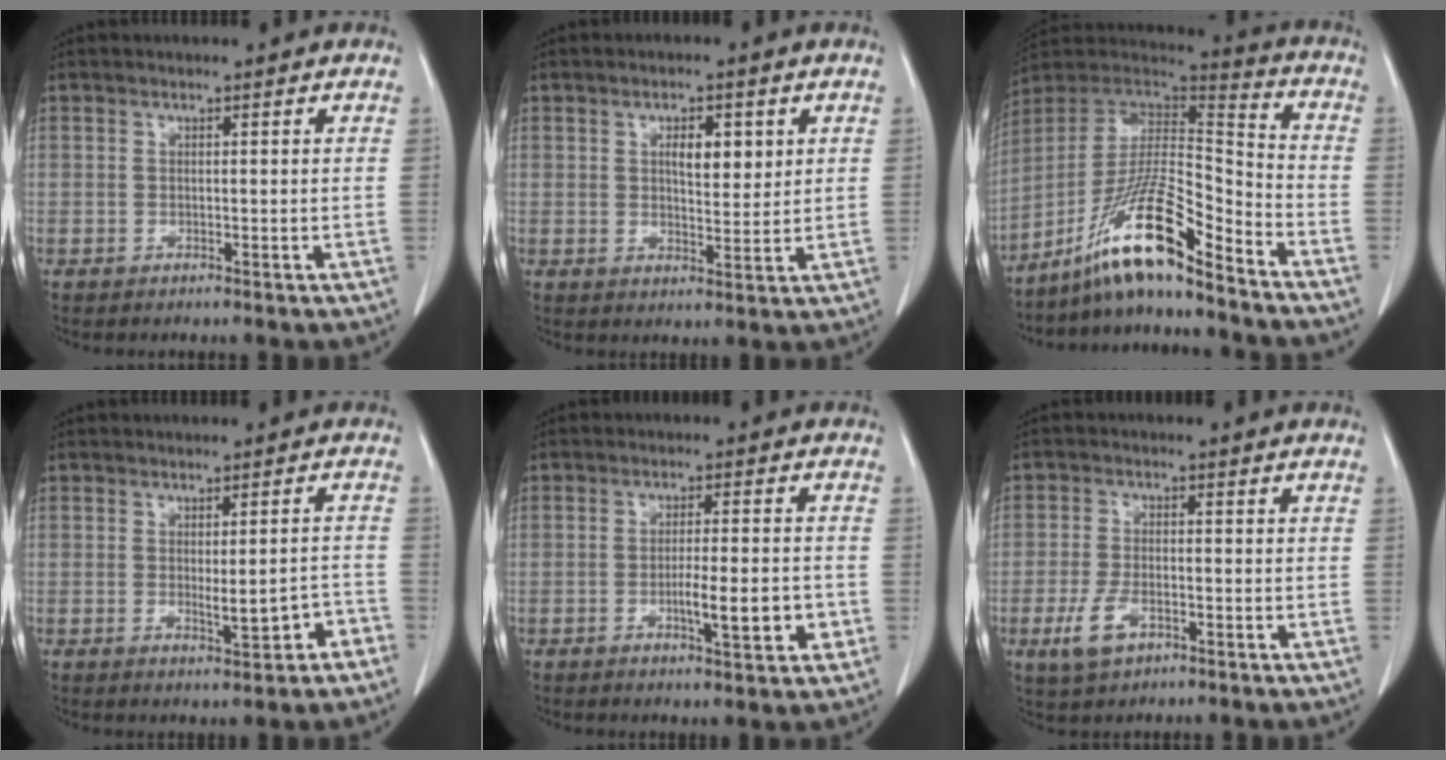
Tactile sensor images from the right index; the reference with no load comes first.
{"total": 4.9, "force": [1.7, 1.9, 4.1], "torque": [-0.064, -0.001, 0.028]}
{"total": 15.7, "force": [-11.5, 0.9, 10.6], "torque": [-0.190, 0.008, -0.208]}
{"total": 4.6, "force": [-1.9, 1.1, 4.1], "torque": [-0.052, 0.001, -0.020]}
{"total": 6.6, "force": [-2.0, 0.8, 6.3], "torque": [-0.099, -0.005, -0.027]}
{"total": 5.4, "force": [-2.5, 2.8, 3.9], "torque": [-0.086, -0.005, -0.044]}